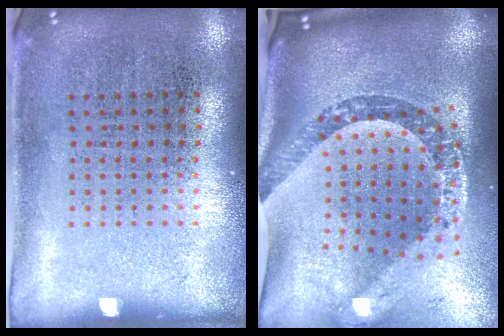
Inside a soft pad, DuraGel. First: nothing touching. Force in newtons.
{"total": 3.6, "press": 2.5, "slide": 2.6}